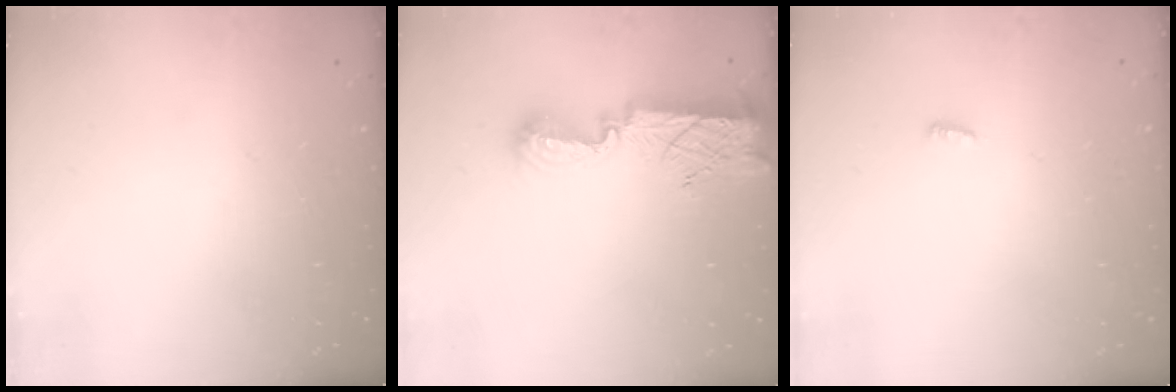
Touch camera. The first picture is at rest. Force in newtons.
{"total": 9.8, "press": 9.8, "slide": 0.5}
{"total": 3.0, "press": 2.9, "slide": 0.8}